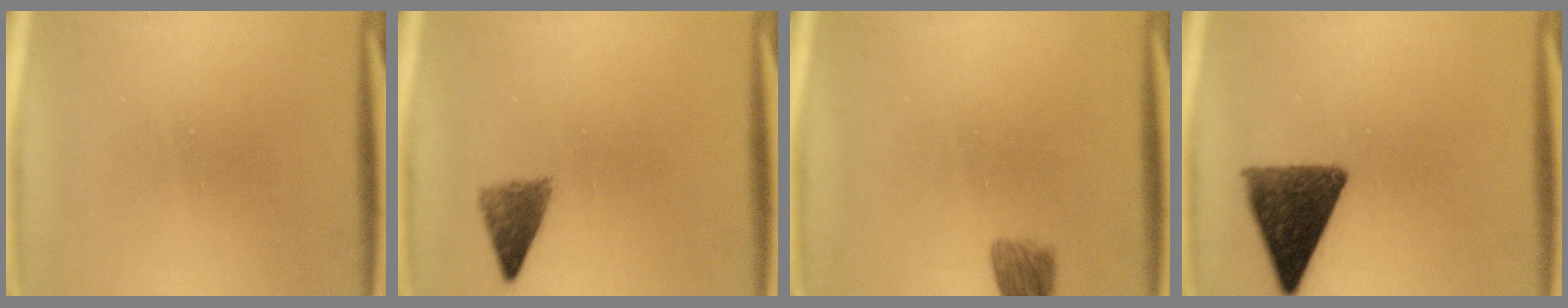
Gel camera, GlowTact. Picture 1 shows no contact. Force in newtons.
{"total": 3.3}
{"total": 4.7}
{"total": 11.0}